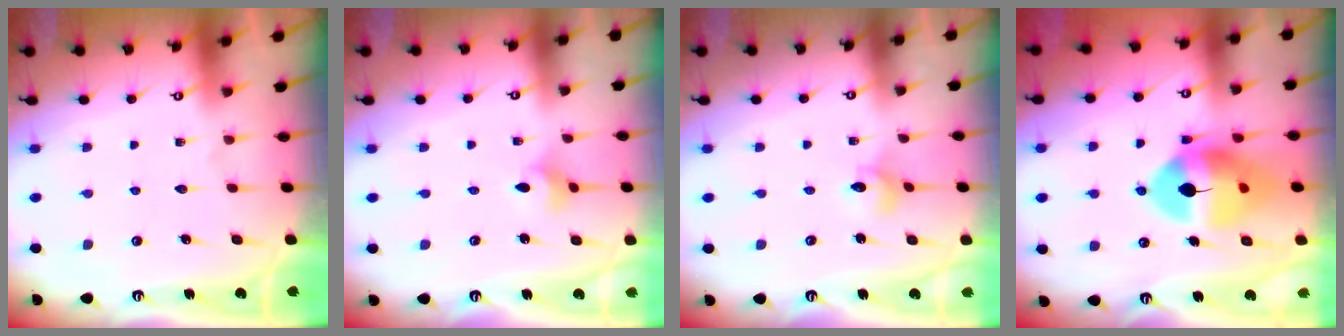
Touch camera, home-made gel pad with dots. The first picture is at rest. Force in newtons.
{"total": 3.1, "press": 3.1, "slide": 0.6}
{"total": 3.9, "press": 3.9, "slide": 0.3}
{"total": 14.7, "press": 14.6, "slide": 2.1}